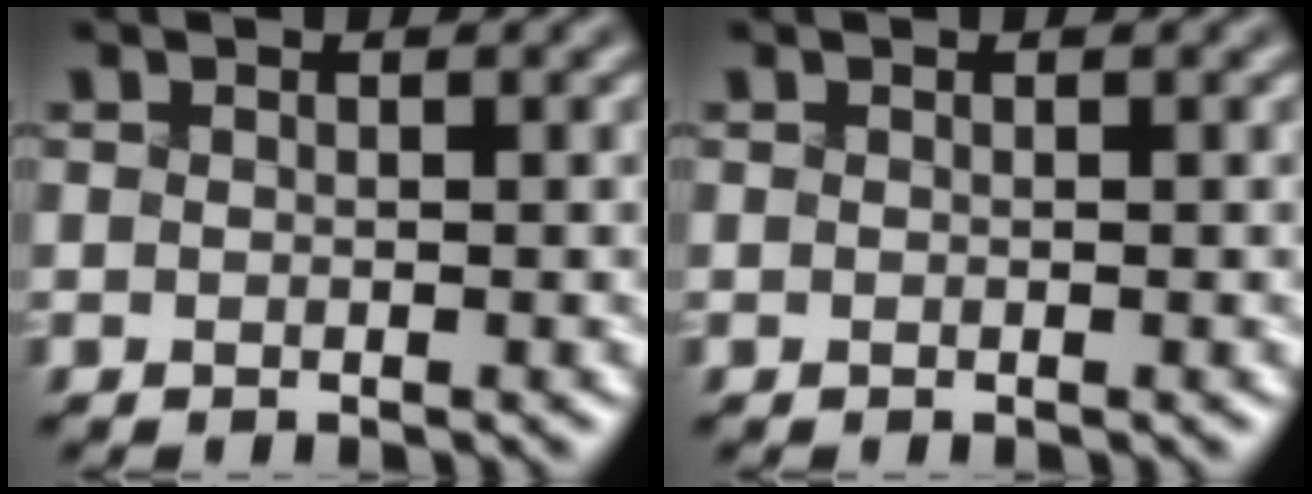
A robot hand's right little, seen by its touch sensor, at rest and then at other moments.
{"total": 0.0}